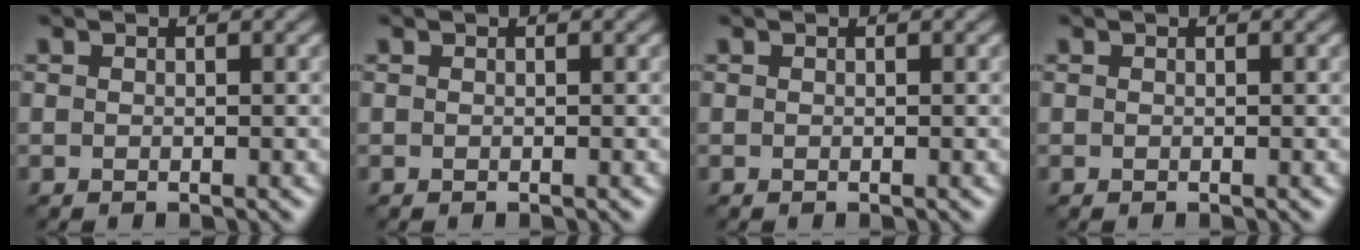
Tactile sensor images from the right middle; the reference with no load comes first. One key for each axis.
{"total": 0.0}
{"total": 0.0}
{"total": 0.0}